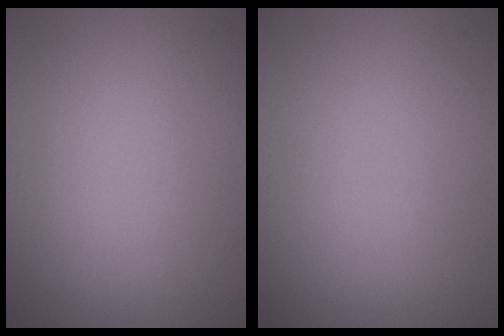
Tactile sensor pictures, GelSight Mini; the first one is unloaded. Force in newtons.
{"total": 0.0}